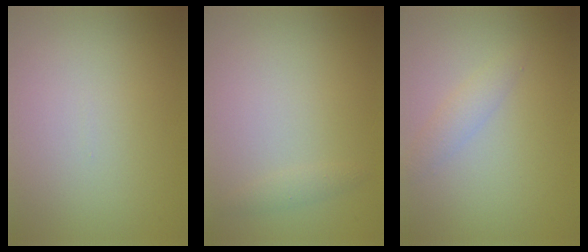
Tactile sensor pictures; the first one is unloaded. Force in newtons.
{"total": 0.8, "press": 0.8, "slide": 0.1}
{"total": 1.5, "press": 1.5, "slide": 0.0}